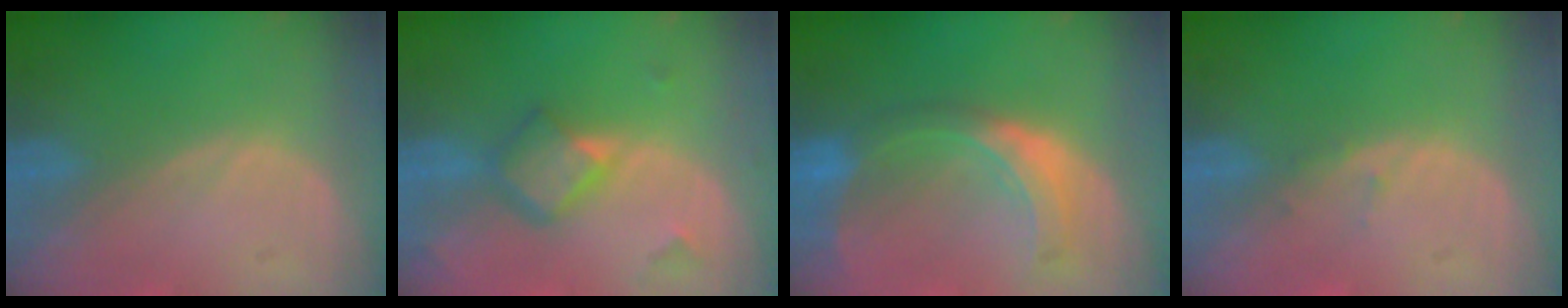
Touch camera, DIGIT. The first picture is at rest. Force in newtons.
{"total": 5.7, "press": 4.9, "slide": 2.8}
{"total": 8.2, "press": 7.3, "slide": 3.8}
{"total": 0.9, "press": 0.6, "slide": 0.6}